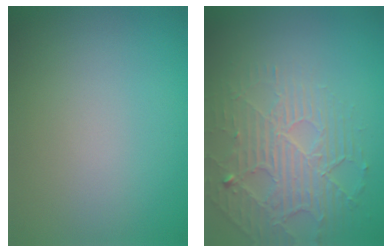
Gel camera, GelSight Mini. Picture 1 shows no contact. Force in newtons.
{"total": 3.5, "press": 3.1, "slide": 1.6}